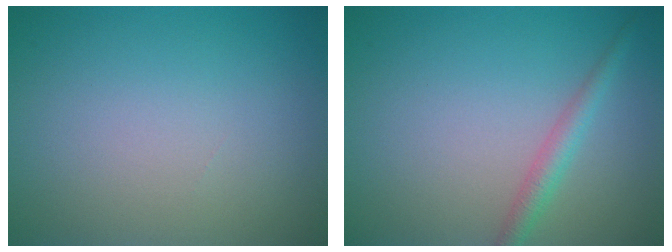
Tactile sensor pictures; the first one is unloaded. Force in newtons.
{"total": 1.9, "press": 1.9, "slide": 0.0}